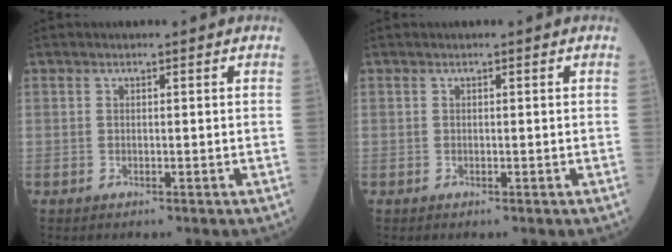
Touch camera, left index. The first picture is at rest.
{"total": 0.0}